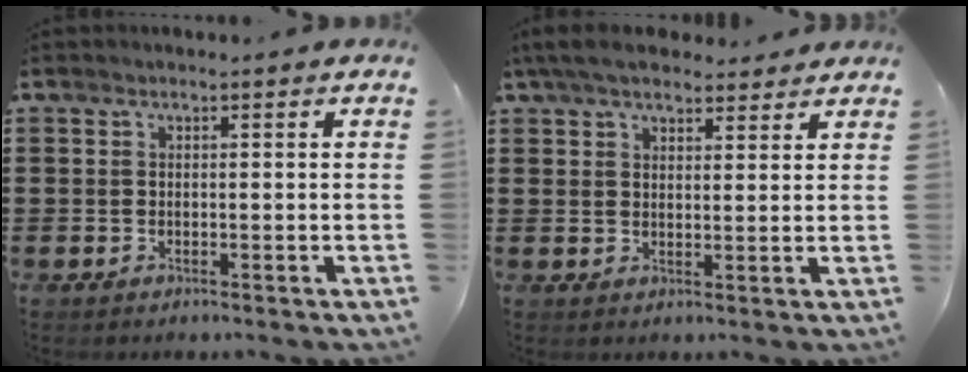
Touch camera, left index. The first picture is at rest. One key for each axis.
{"total": 5.2, "fx": 4.4, "fy": 1.6, "fz": 2.1, "tx": -0.054, "ty": -0.002, "tz": 0.084}